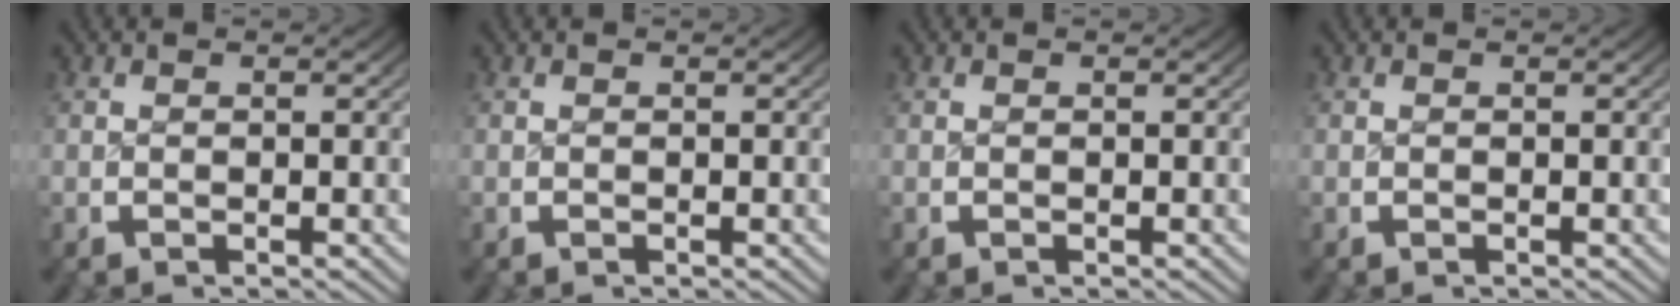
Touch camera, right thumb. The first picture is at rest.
{"total": 0.0}
{"total": 0.0}
{"total": 0.0}